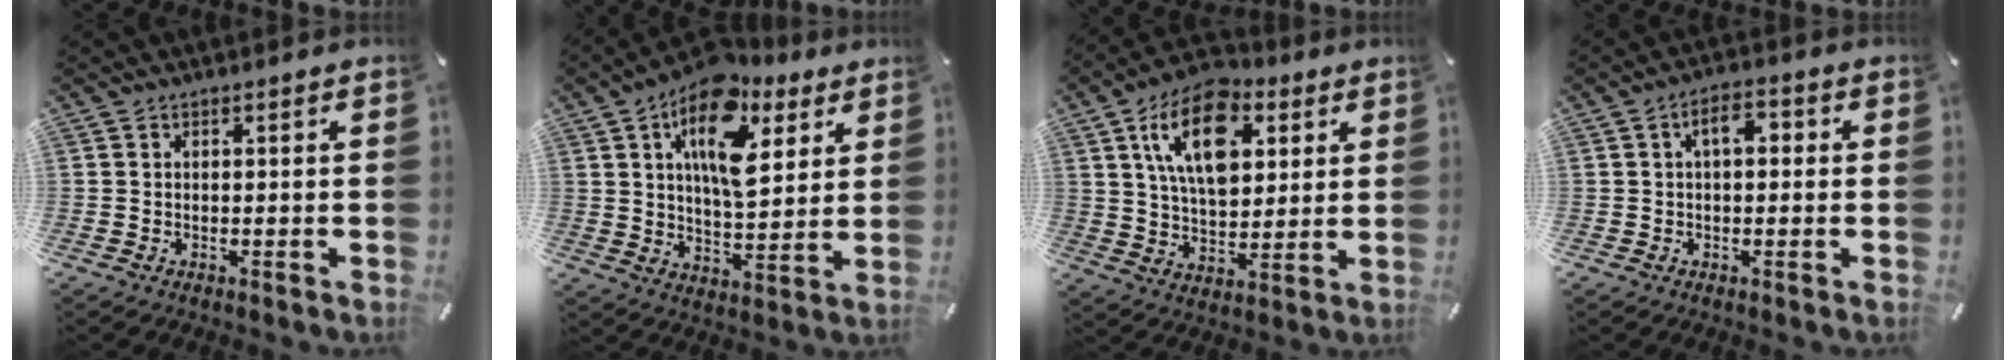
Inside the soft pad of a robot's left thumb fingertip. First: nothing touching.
{"total": 17.5, "force": [9.0, 9.1, 12.0], "torque": [-0.188, -0.034, 0.151]}
{"total": 16.6, "force": [6.7, 10.0, 11.4], "torque": [-0.196, -0.009, 0.115]}
{"total": 5.1, "force": [0.5, 2.8, 4.2], "torque": [-0.067, 0.010, 0.002]}